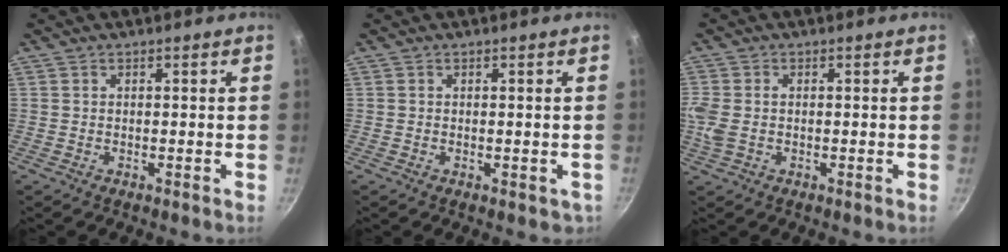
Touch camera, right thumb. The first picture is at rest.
{"total": 1.1, "force": [-0.2, 0.7, 0.8], "torque": [-0.007, -0.001, -0.001]}
{"total": 4.7, "force": [-0.1, 3.1, 3.5], "torque": [-0.081, 0.001, -0.006]}